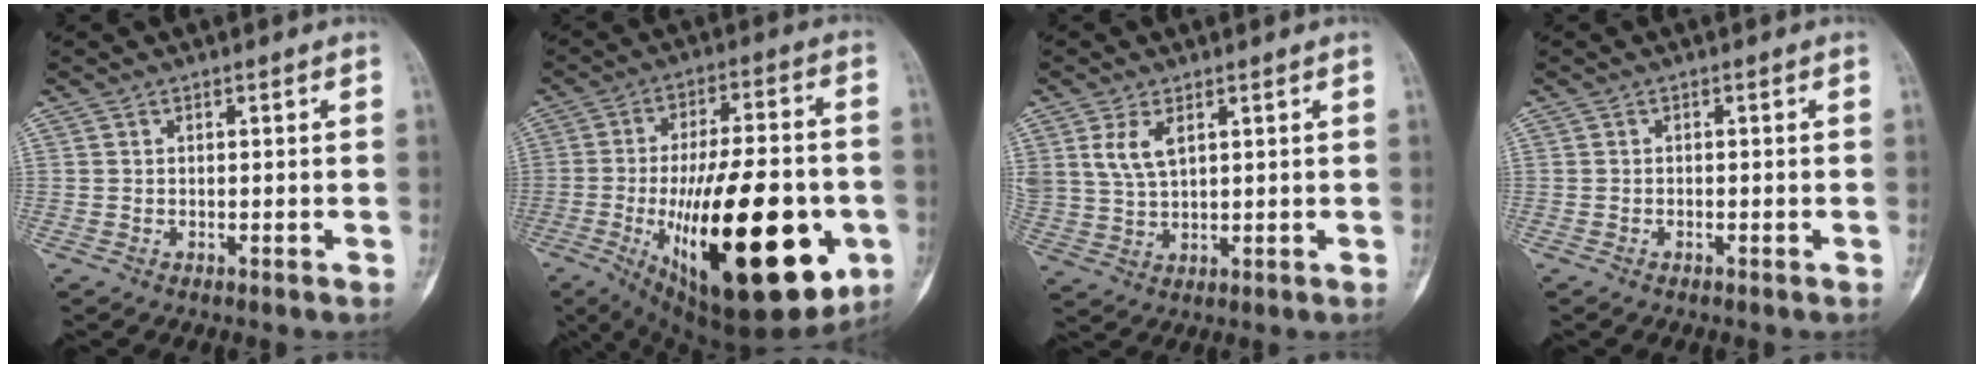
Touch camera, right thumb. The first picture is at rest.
{"total": 32.5, "force": [-8.5, 12.3, 28.9], "torque": [-0.421, -0.010, -0.107]}
{"total": 5.5, "force": [2.5, 2.8, 4.1], "torque": [-0.084, -0.008, 0.059]}
{"total": 0.0}